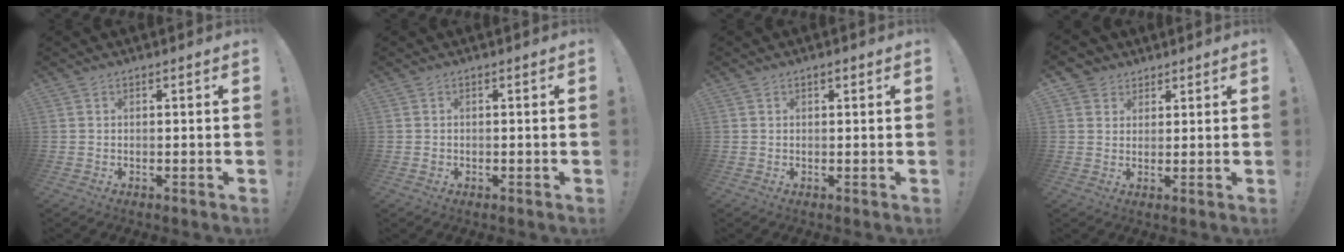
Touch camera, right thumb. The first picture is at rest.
{"total": 0.7, "force": [-0.2, 0.7, 0.2], "torque": [-0.004, 0.002, -0.004]}
{"total": 0.7, "force": [0.5, 0.3, 0.5], "torque": [-0.002, -0.003, 0.007]}
{"total": 4.4, "force": [2.8, 3.4, 0.3], "torque": [-0.007, -0.013, 0.055]}